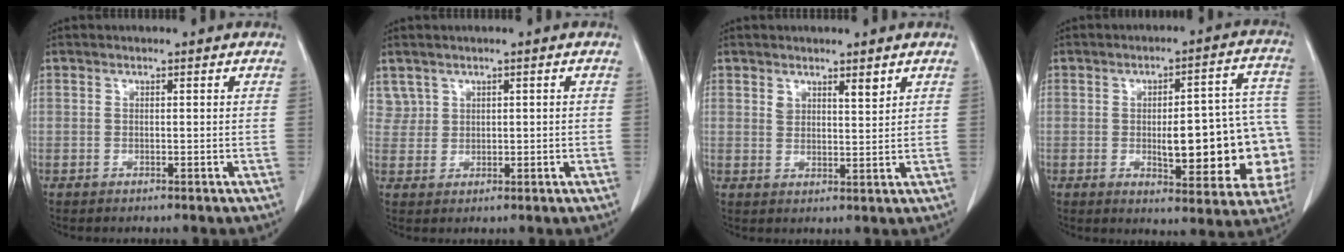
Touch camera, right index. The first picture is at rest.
{"total": 2.3, "force": [1.1, 1.9, 0.6], "torque": [-0.012, 0.012, 0.030]}
{"total": 3.3, "force": [2.2, 1.2, 2.2], "torque": [-0.038, -0.002, 0.041]}
{"total": 20.0, "force": [-3.1, 6.2, 18.8], "torque": [-0.164, 0.041, -0.017]}